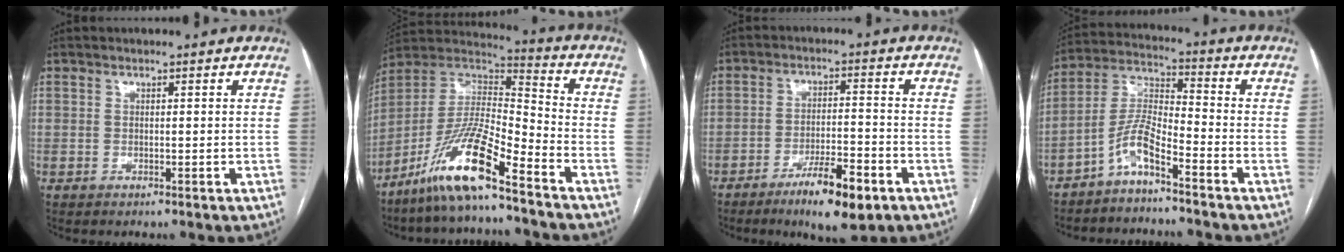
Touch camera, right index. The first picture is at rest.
{"total": 13.8, "force": [-9.5, 1.0, 9.9], "torque": [-0.197, 0.002, -0.178]}
{"total": 9.3, "force": [-5.5, 1.7, 7.3], "torque": [-0.122, -0.009, -0.084]}
{"total": 6.7, "force": [-4.7, 0.9, 4.7], "torque": [-0.110, 0.007, -0.096]}